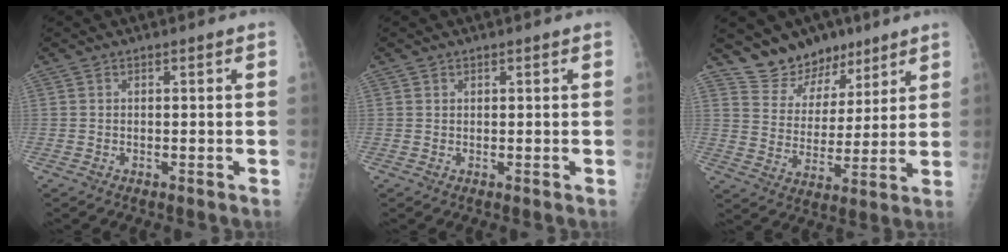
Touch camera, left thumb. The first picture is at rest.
{"total": 0.7, "force": [0.4, 0.5, -0.1], "torque": [0.009, -0.002, 0.004]}
{"total": 11.3, "force": [8.9, 6.6, 2.1], "torque": [0.009, -0.061, 0.162]}